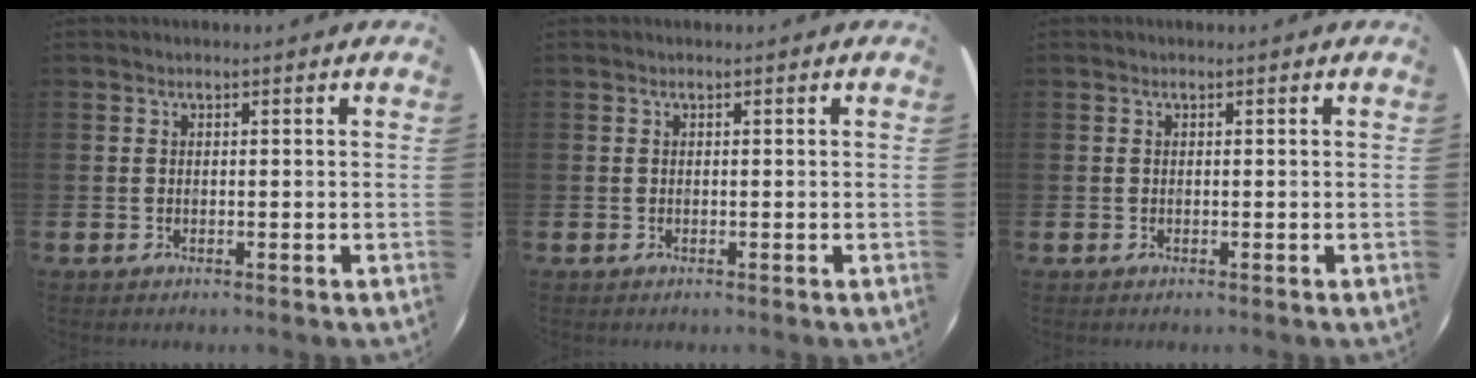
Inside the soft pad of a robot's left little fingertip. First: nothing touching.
{"total": 0.0}
{"total": 0.0}